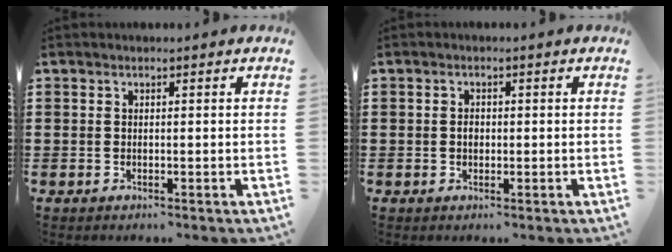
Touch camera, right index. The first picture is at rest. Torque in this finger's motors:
{"motor_torque": [1.50, 0.10, 0.26, 0.06]}